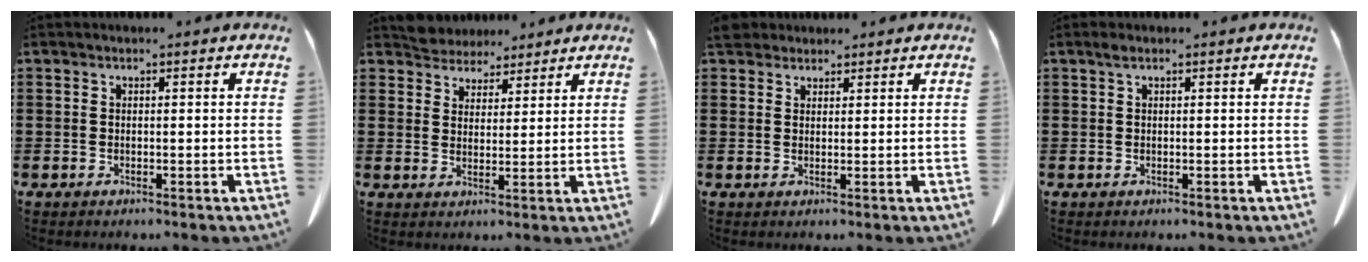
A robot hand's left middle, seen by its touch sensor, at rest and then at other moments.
{"total": 4.4, "force": [4.2, 1.5, -0.2], "torque": [-0.013, -0.012, 0.081]}
{"total": 2.9, "force": [2.6, 1.2, 0.9], "torque": [-0.026, 0.002, 0.050]}
{"total": 0.6, "force": [0.3, 0.2, 0.4], "torque": [-0.011, 0.001, 0.007]}